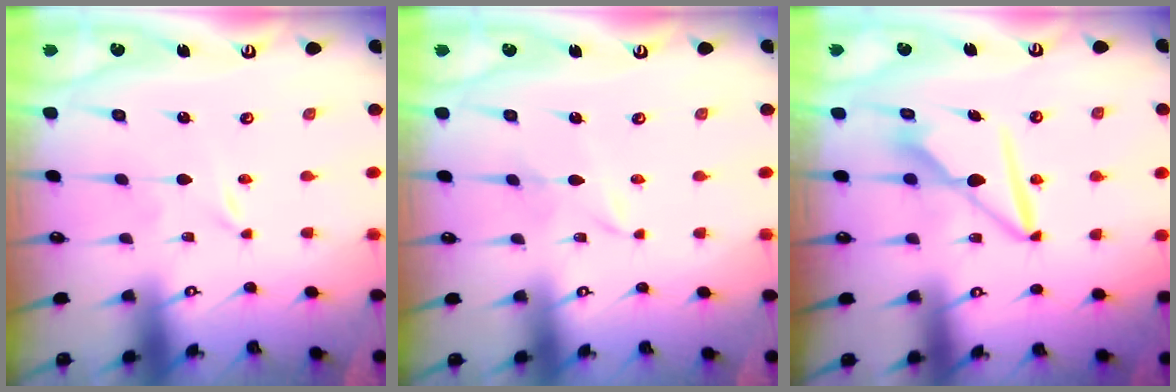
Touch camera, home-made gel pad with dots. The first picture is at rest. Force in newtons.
{"total": 2.6, "press": 2.6, "slide": 0.3}
{"total": 8.2, "press": 8.2, "slide": 0.7}